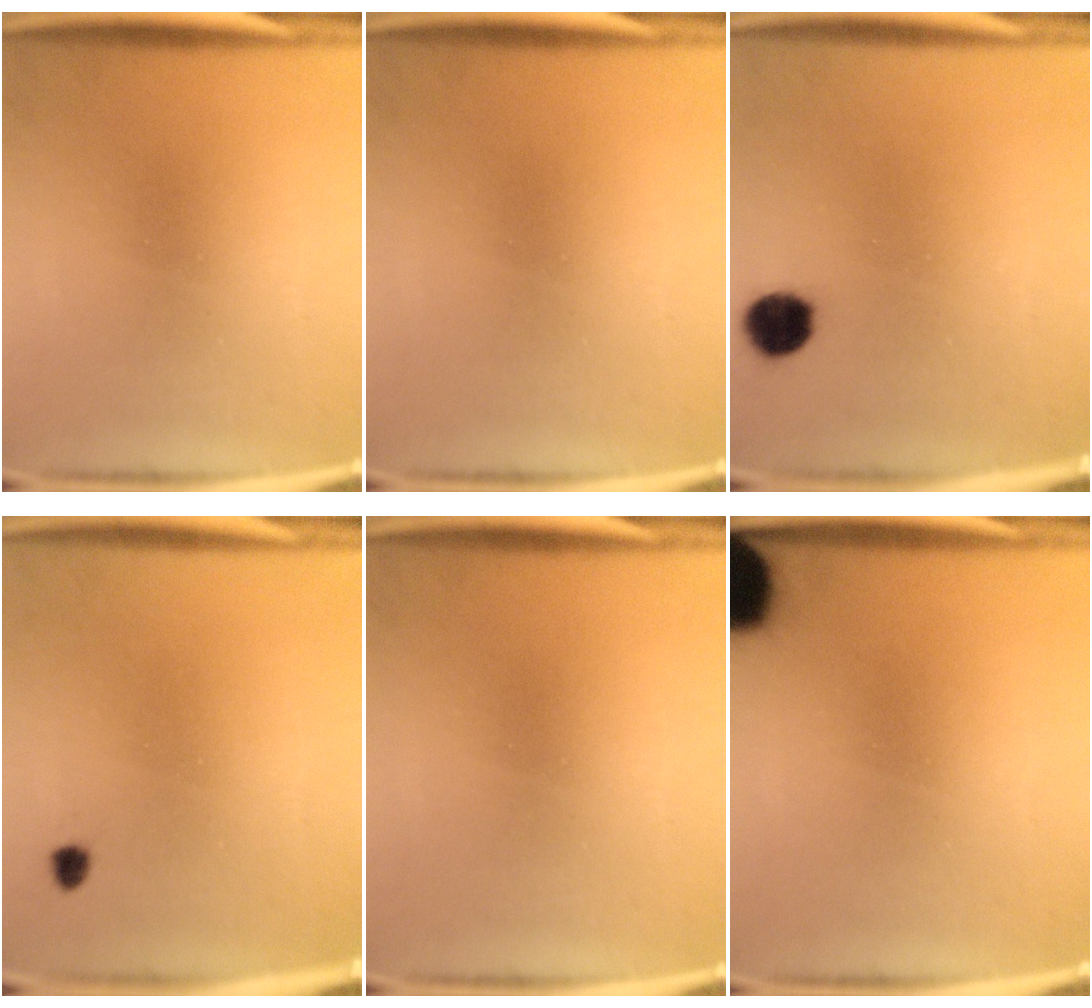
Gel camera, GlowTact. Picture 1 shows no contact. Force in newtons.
{"total": 0.0}
{"total": 5.5}
{"total": 1.2}
{"total": 0.0}
{"total": 17.6}